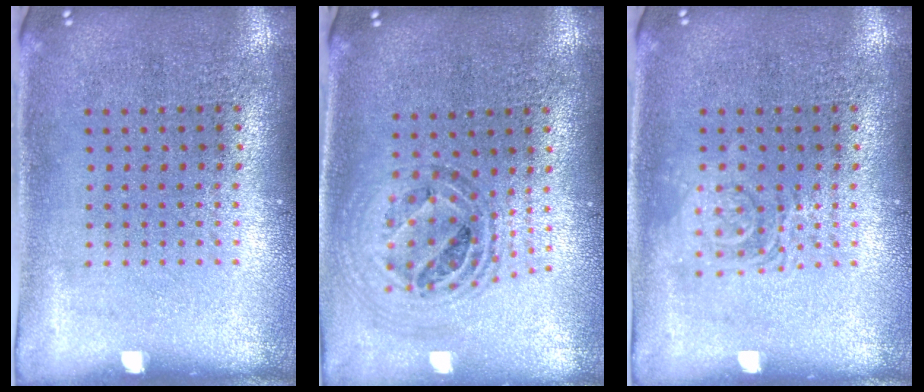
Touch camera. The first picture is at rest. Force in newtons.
{"total": 0.9, "press": 0.9, "slide": 0.2}
{"total": 2.2, "press": 2.1, "slide": 0.4}